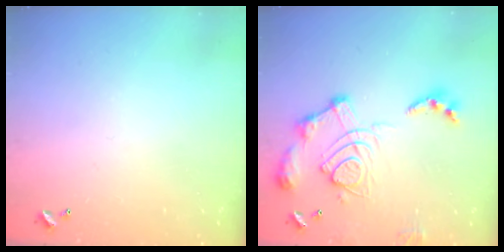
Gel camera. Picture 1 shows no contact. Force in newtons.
{"total": 17.1, "press": 17.0, "slide": 1.6}